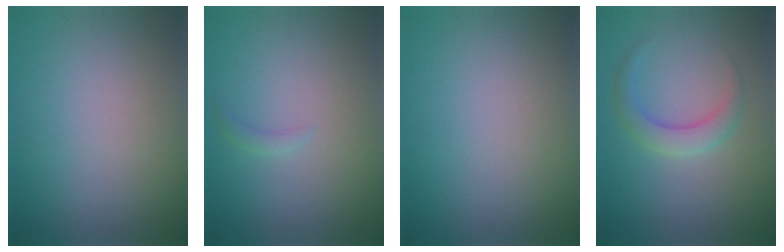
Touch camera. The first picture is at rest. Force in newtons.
{"total": 0.8, "press": 0.8, "slide": 0.1}
{"total": 0.0}
{"total": 2.7, "press": 2.7, "slide": 0.2}